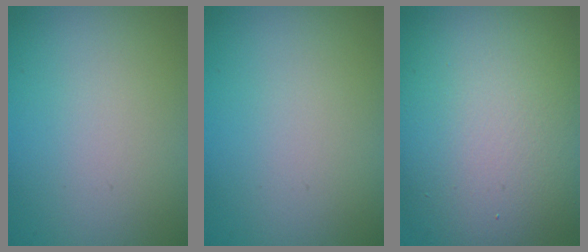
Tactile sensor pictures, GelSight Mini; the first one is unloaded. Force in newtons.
{"total": 0.0}
{"total": 13.9, "press": 13.8, "slide": 0.9}